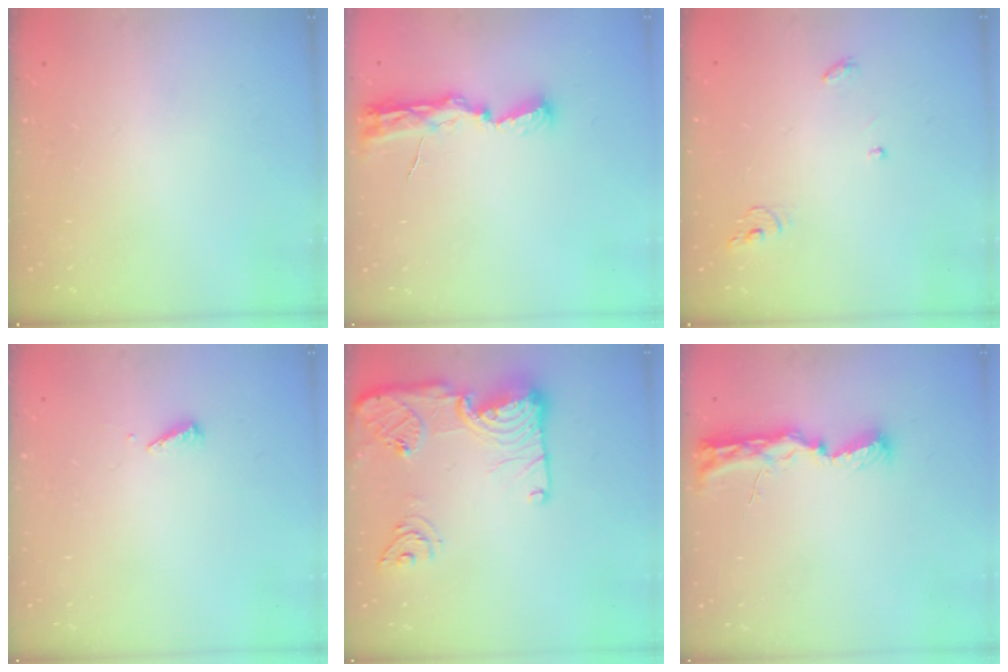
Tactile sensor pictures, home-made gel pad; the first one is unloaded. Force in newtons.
{"total": 8.1, "press": 8.1, "slide": 0.8}
{"total": 4.2, "press": 4.1, "slide": 0.3}
{"total": 2.5, "press": 2.5, "slide": 0.1}
{"total": 18.5, "press": 18.4, "slide": 2.0}
{"total": 10.7, "press": 9.7, "slide": 4.5}